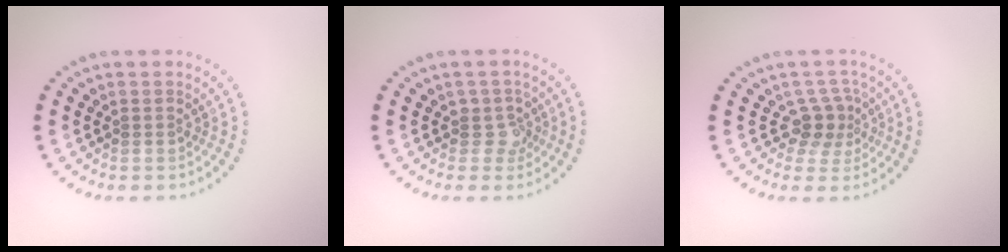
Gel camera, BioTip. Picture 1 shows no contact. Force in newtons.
{"total": 1.8, "press": 1.5, "slide": 1.1}
{"total": 2.5, "press": 1.9, "slide": 1.7}